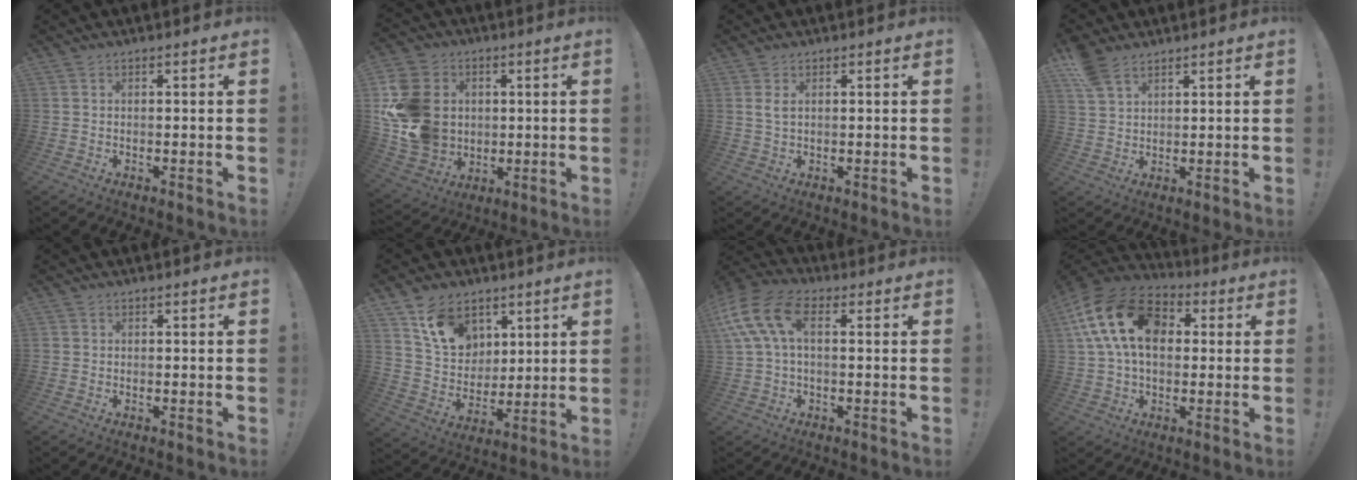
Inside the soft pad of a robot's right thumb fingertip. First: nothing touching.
{"total": 18.2, "force": [1.5, 15.3, 9.7], "torque": [-0.197, 0.008, 0.040]}
{"total": 2.7, "force": [1.2, 1.5, 2.0], "torque": [-0.039, 0.002, 0.021]}
{"total": 6.9, "force": [4.7, 3.9, 3.3], "torque": [-0.060, -0.016, 0.095]}
{"total": 0.7, "force": [0.0, 0.7, 0.1], "torque": [-0.003, 0.001, 0.001]}
{"total": 14.1, "force": [7.7, 10.1, 6.0], "torque": [-0.095, -0.038, 0.152]}
{"total": 13.4, "force": [3.4, 7.5, 10.6], "torque": [-0.224, 0.004, 0.064]}
{"total": 19.5, "force": [5.0, 12.9, 13.8], "torque": [-0.245, 0.010, 0.092]}